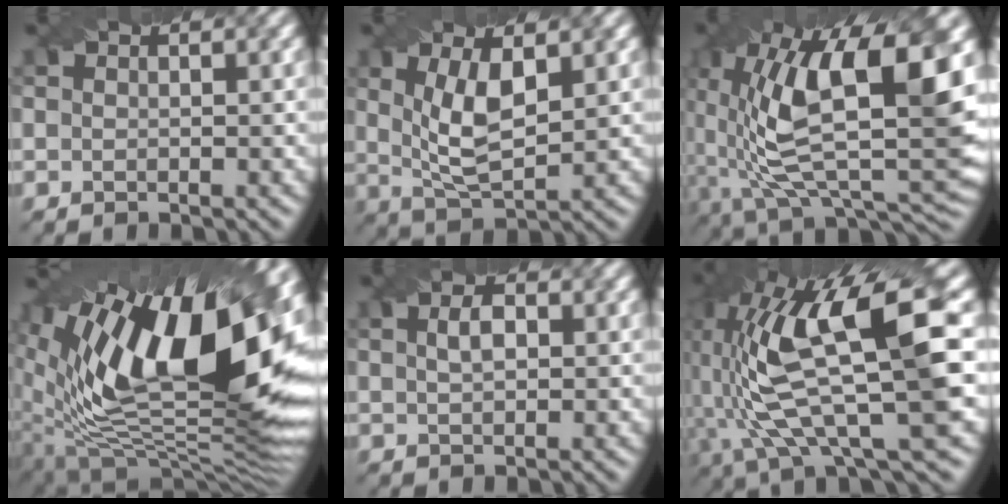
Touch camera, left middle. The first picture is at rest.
{"total": 5.3, "force": [1.1, 2.1, 4.8], "torque": [-0.101, -0.005, 0.027]}
{"total": 14.9, "force": [2.8, 6.6, 13.0], "torque": [-0.239, -0.001, 0.043]}
{"total": 19.1, "force": [5.5, 8.6, 16.1], "torque": [-0.251, 0.003, 0.095]}
{"total": 1.9, "force": [0.5, 1.0, 1.5], "torque": [-0.031, 0.004, 0.007]}
{"total": 14.1, "force": [1.9, 3.7, 13.4], "torque": [-0.262, 0.006, 0.045]}